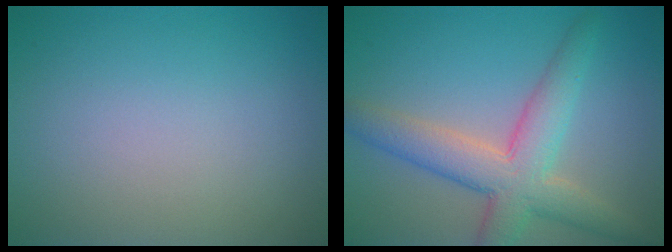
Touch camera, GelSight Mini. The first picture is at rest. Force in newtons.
{"total": 6.1, "press": 6.1, "slide": 0.4}